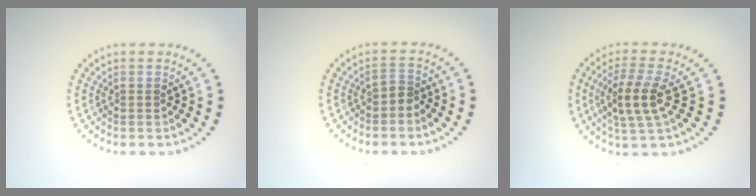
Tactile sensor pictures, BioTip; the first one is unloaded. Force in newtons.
{"total": 1.3, "press": 1.0, "slide": 0.8}
{"total": 3.7, "press": 3.3, "slide": 1.7}